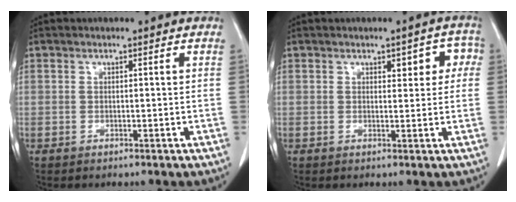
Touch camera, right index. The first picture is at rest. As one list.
[{"total": 4.1, "force": [1.3, 2.1, 3.3], "torque": [-0.025, 0.019, 0.015]}]